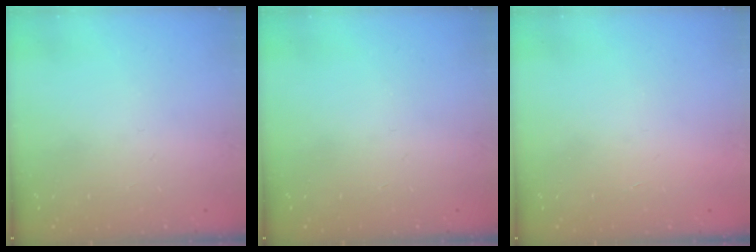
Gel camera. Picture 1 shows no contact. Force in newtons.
{"total": 0.0}
{"total": 1.6, "press": 1.5, "slide": 0.1}